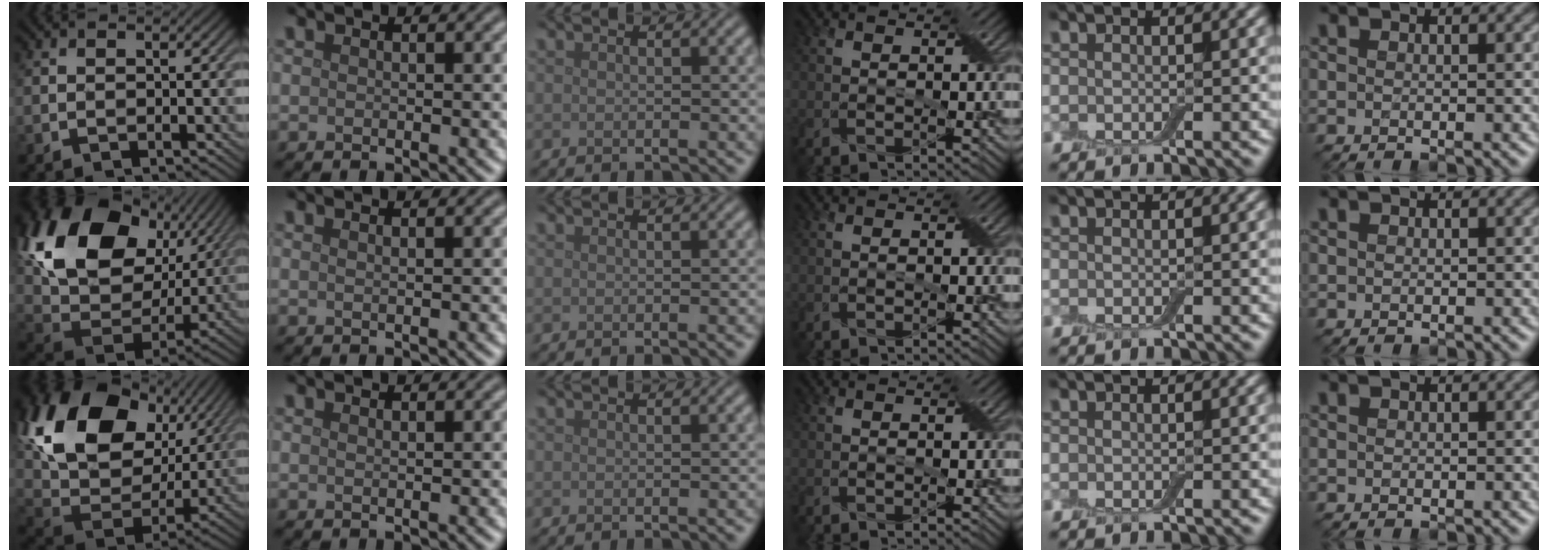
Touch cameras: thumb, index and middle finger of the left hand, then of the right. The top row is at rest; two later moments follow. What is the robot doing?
{"motion": "peel", "object": "adhesive wrap"}